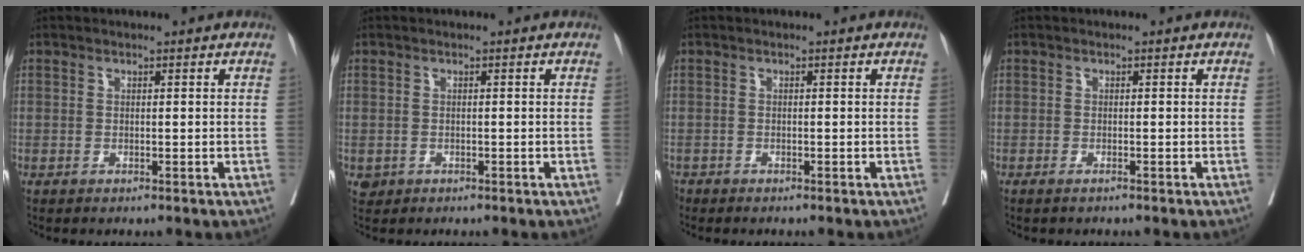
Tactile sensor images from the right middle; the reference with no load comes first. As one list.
[{"total": 1.0, "force": [-0.2, 0.9, 0.3], "torque": [-0.007, 0.003, 0.006]}, {"total": 1.0, "force": [-0.8, 0.5, 0.1], "torque": [-0.009, -0.002, -0.016]}, {"total": 0.6, "force": [-0.5, 0.0, 0.4], "torque": [-0.008, -0.001, -0.007]}]